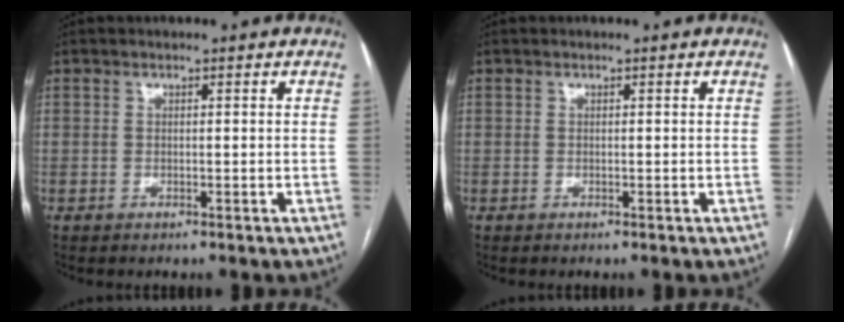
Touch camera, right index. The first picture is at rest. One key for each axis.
{"total": 0.0}